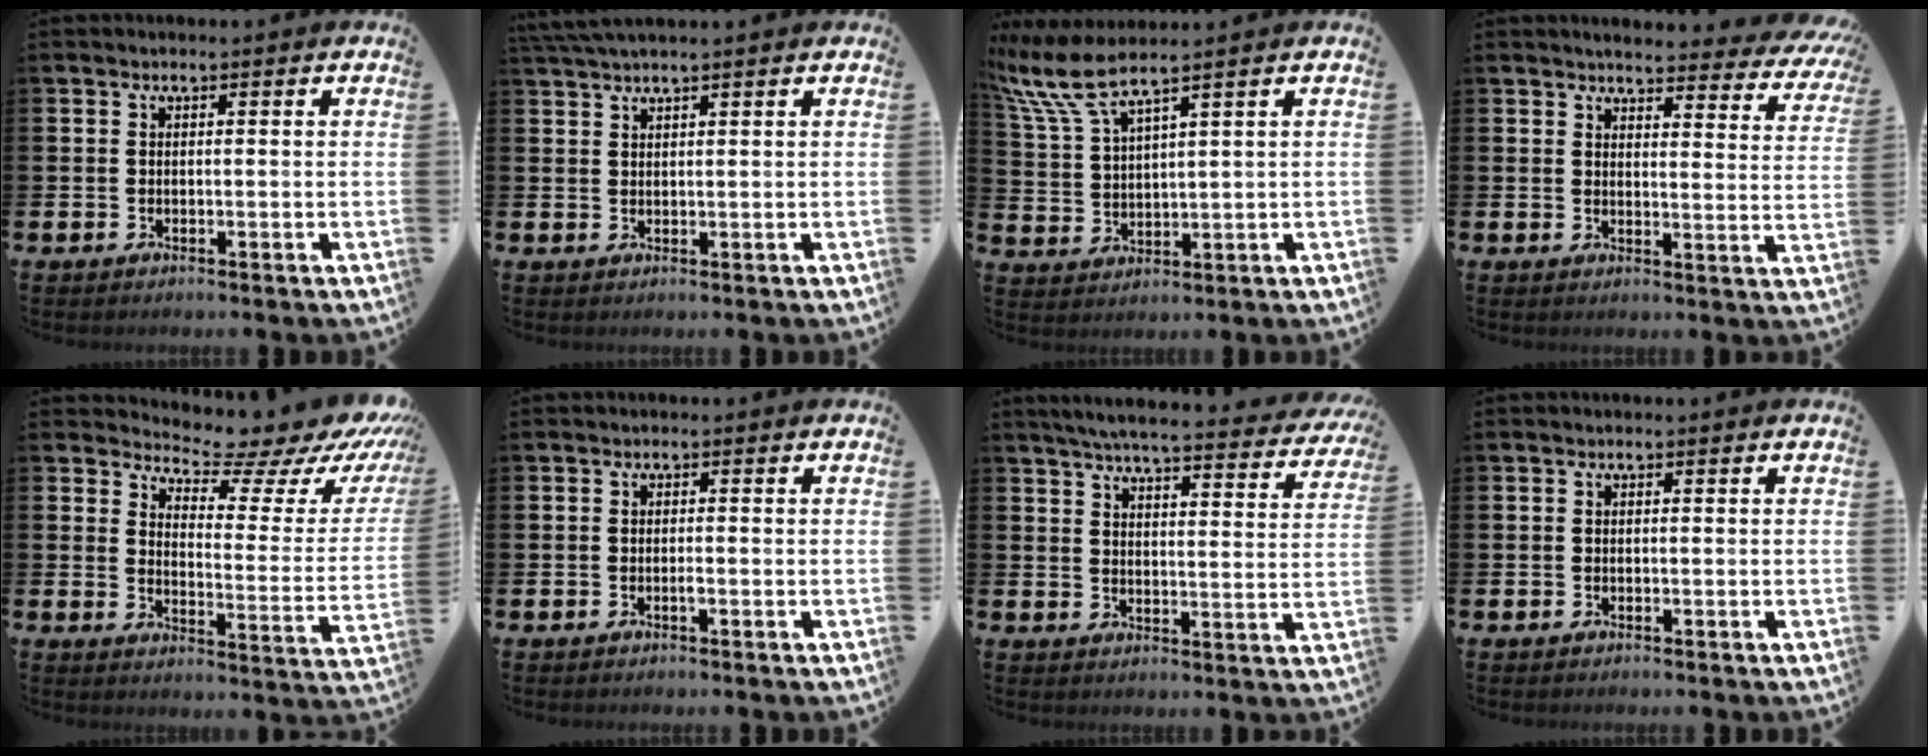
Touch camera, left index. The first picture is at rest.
{"total": 2.6, "force": [2.3, -0.1, 1.1], "torque": [-0.033, -0.001, 0.045]}
{"total": 7.7, "force": [6.3, 1.1, 4.2], "torque": [-0.109, -0.014, 0.113]}
{"total": 3.6, "force": [3.5, 0.7, 0.8], "torque": [-0.023, -0.032, 0.055]}
{"total": 7.1, "force": [6.6, 1.7, 2.2], "torque": [-0.051, -0.058, 0.104]}
{"total": 0.5, "force": [-0.3, 0.1, 0.4], "torque": [-0.015, -0.001, -0.004]}
{"total": 5.6, "force": [5.2, 0.4, 2.0], "torque": [-0.057, -0.037, 0.087]}
{"total": 0.0}